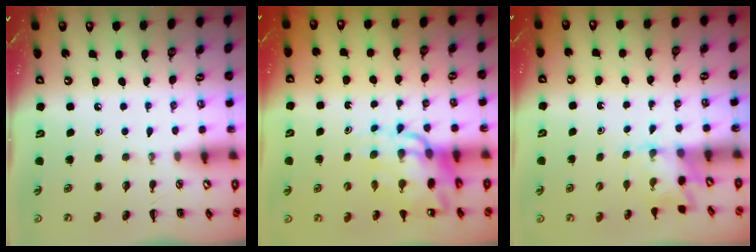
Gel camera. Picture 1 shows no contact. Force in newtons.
{"total": 12.7, "press": 12.1, "slide": 3.7}
{"total": 2.5, "press": 2.4, "slide": 0.9}